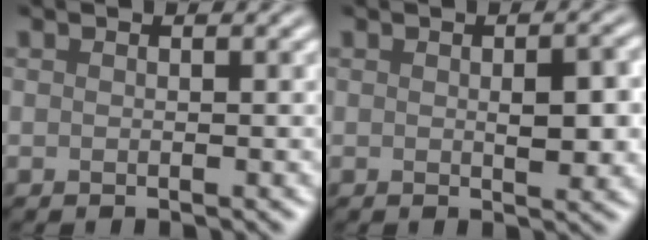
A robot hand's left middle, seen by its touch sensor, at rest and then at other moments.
{"total": 3.5, "force": [0.1, 1.3, 3.2], "torque": [-0.048, -0.001, 0.004]}